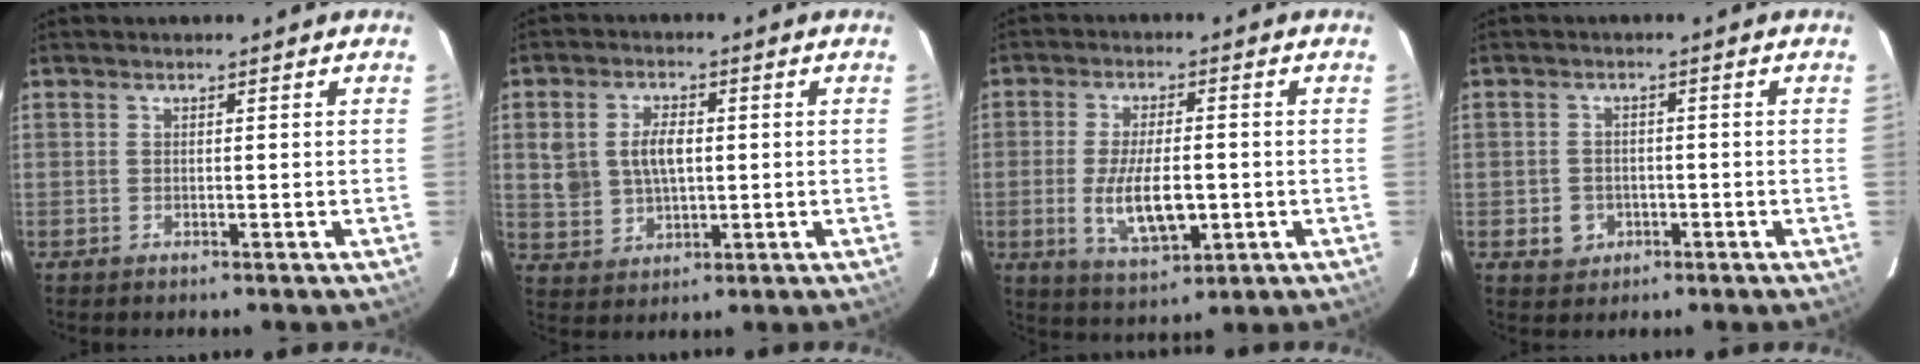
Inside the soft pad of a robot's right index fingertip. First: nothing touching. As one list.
[{"total": 7.8, "force": [1.0, 5.4, 5.5], "torque": [-0.112, 0.013, 0.030]}, {"total": 10.3, "force": [-1.9, 4.1, 9.3], "torque": [-0.182, -0.015, -0.026]}, {"total": 4.0, "force": [-1.4, 3.7, 1.0], "torque": [-0.028, 0.007, -0.014]}]